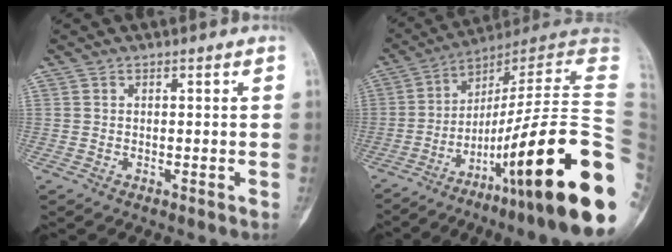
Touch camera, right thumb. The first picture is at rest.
{"total": 31.5, "force": [-9.7, 3.8, 29.7], "torque": [-0.355, 0.052, -0.154]}